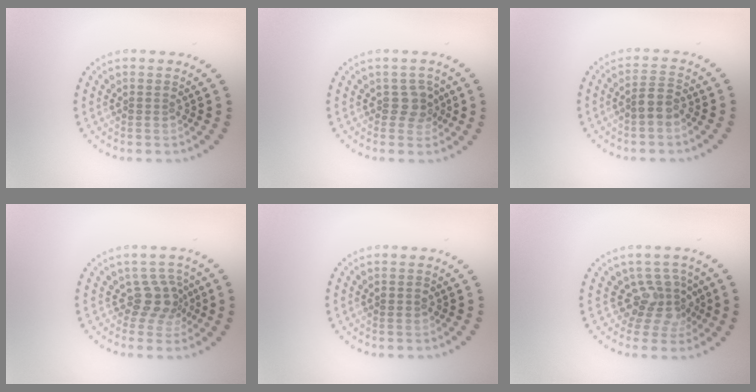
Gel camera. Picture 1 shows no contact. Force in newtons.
{"total": 2.1, "press": 1.9, "slide": 1.0}
{"total": 2.1, "press": 2.0, "slide": 0.9}
{"total": 2.8, "press": 2.1, "slide": 1.9}
{"total": 1.0, "press": 1.0, "slide": 0.1}
{"total": 3.3, "press": 2.5, "slide": 2.1}